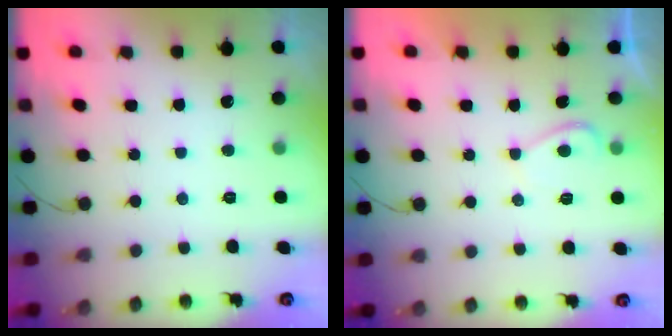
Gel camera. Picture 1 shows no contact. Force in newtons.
{"total": 2.6, "press": 2.4, "slide": 0.8}